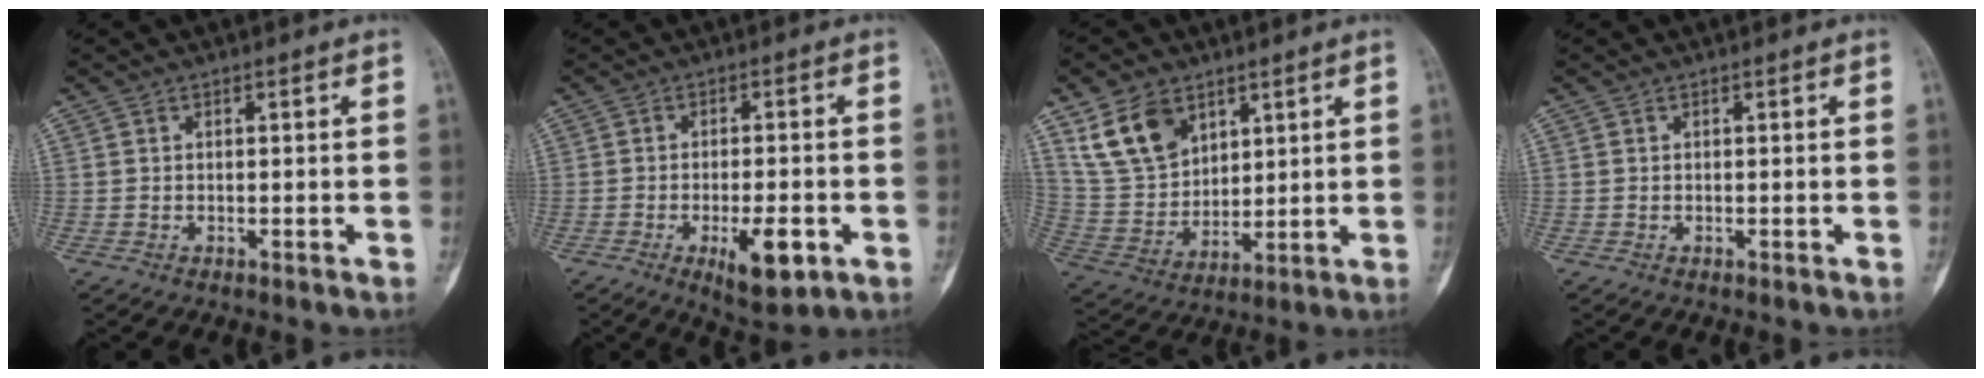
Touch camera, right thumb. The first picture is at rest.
{"total": 8.5, "force": [-3.1, 3.1, 7.3], "torque": [-0.108, 0.001, -0.039]}
{"total": 12.8, "force": [7.2, 8.5, 6.3], "torque": [-0.101, -0.028, 0.155]}
{"total": 0.0}